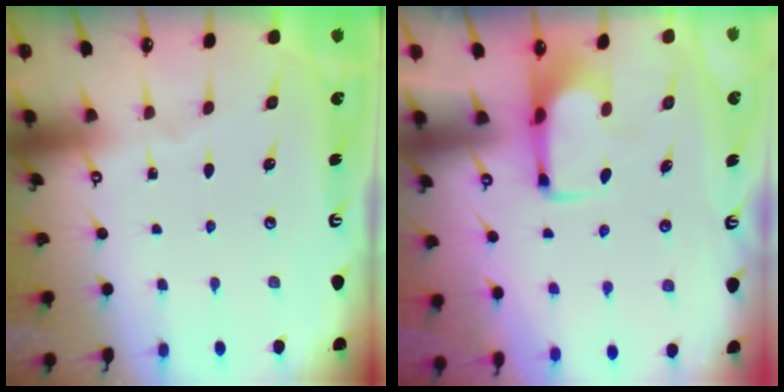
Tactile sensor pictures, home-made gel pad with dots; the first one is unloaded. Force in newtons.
{"total": 2.0, "press": 1.9, "slide": 0.4}